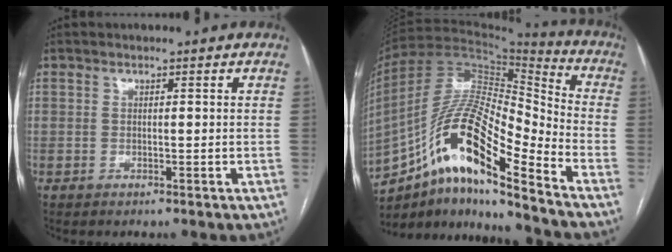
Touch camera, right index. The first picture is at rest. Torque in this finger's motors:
{"motor_torque": [1.15, -0.99, 1.00, 0.20]}